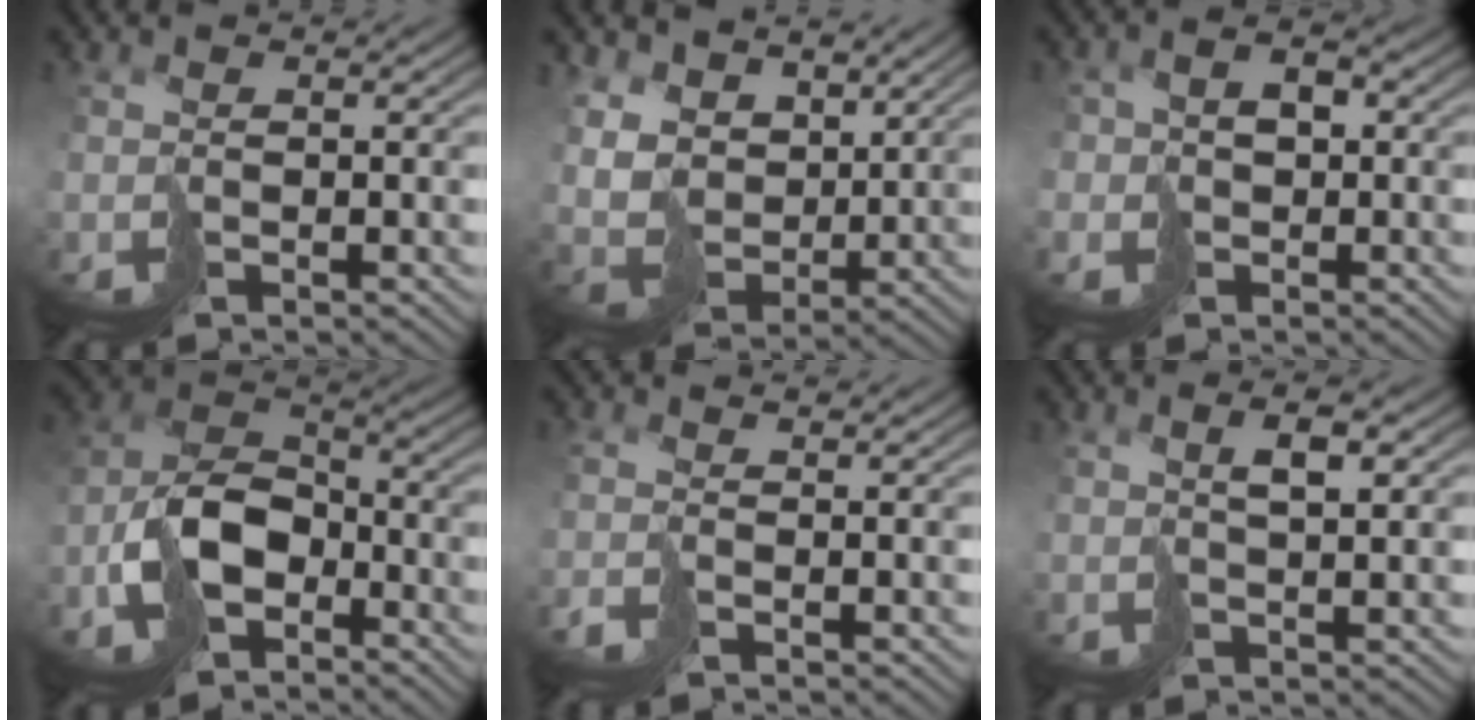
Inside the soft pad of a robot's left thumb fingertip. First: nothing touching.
{"total": 9.0, "force": [5.6, 5.7, 4.0], "torque": [-0.129, 0.006, 0.107]}
{"total": 4.8, "force": [-0.5, 3.9, 2.8], "torque": [-0.045, 0.000, -0.008]}
{"total": 9.6, "force": [-4.5, 6.0, 6.1], "torque": [-0.138, -0.003, -0.098]}
{"total": 1.4, "force": [-0.7, 0.2, 1.2], "torque": [-0.028, 0.001, -0.024]}
{"total": 3.4, "force": [1.5, 0.7, 3.0], "torque": [-0.052, 0.008, 0.029]}